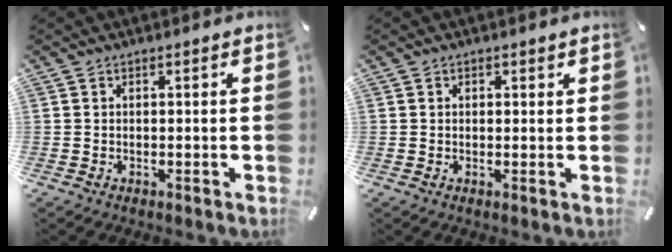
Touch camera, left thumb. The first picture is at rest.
{"total": 0.9, "force": [0.4, 0.8, 0.1], "torque": [0.005, 0.001, 0.004]}